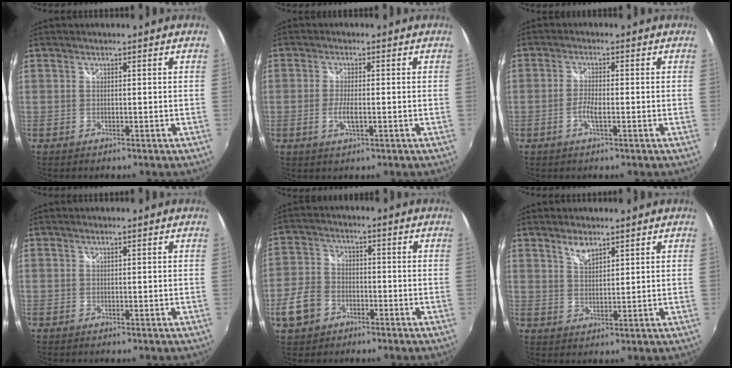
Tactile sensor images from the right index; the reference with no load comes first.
{"total": 3.5, "force": [-1.0, 0.9, 3.3], "torque": [-0.068, -0.006, -0.019]}
{"total": 3.0, "force": [-1.2, 0.6, 2.6], "torque": [-0.061, 0.000, -0.027]}
{"total": 0.0}
{"total": 8.3, "force": [-3.9, 6.3, 3.7], "torque": [-0.094, 0.012, -0.075]}
{"total": 3.5, "force": [2.6, 1.4, 1.9], "torque": [-0.031, 0.000, 0.046]}